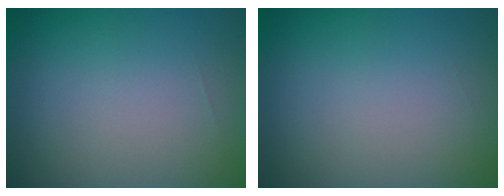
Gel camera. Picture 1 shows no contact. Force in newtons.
{"total": 0.0}